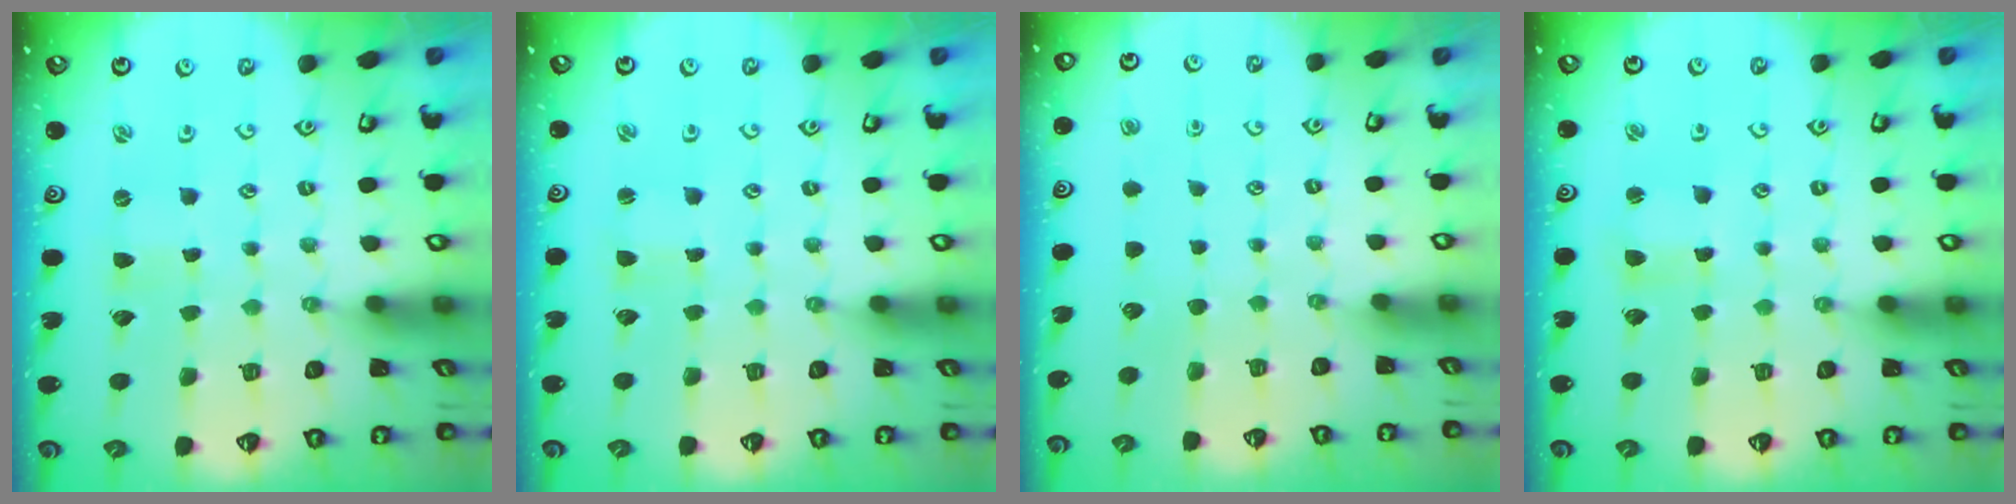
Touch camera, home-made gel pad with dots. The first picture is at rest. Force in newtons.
{"total": 0.7, "press": 0.7, "slide": 0.0}
{"total": 0.0}
{"total": 2.6, "press": 2.5, "slide": 0.3}